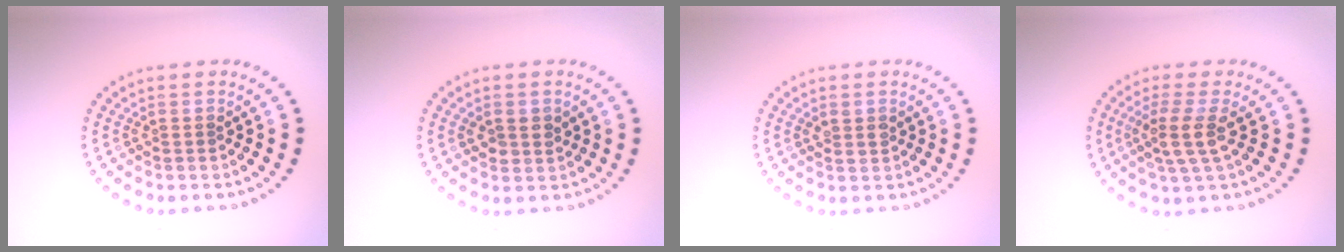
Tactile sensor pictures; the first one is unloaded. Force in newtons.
{"total": 1.6, "press": 1.6, "slide": 0.4}
{"total": 1.0, "press": 0.9, "slide": 0.5}
{"total": 3.1, "press": 2.4, "slide": 1.9}